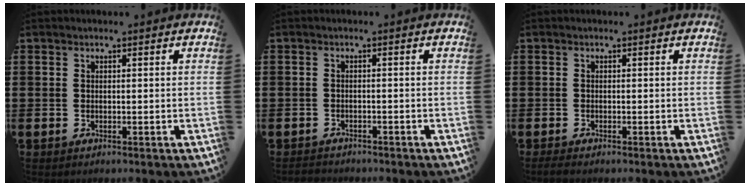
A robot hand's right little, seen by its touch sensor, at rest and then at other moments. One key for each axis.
{"total": 1.0, "fx": -0.9, "fy": 0.1, "fz": -0.1, "tx": -0.001, "ty": 0.002, "tz": -0.021}
{"total": 0.6, "fx": -0.4, "fy": 0.1, "fz": 0.4, "tx": -0.008, "ty": -0.001, "tz": -0.008}